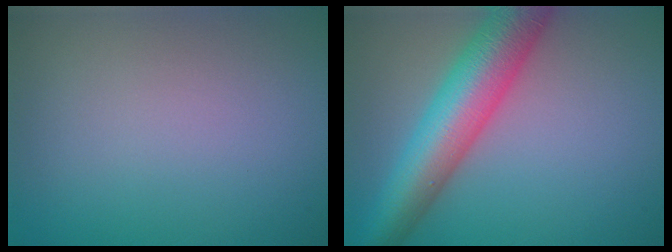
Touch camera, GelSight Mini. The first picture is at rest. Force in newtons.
{"total": 9.3, "press": 9.3, "slide": 0.2}